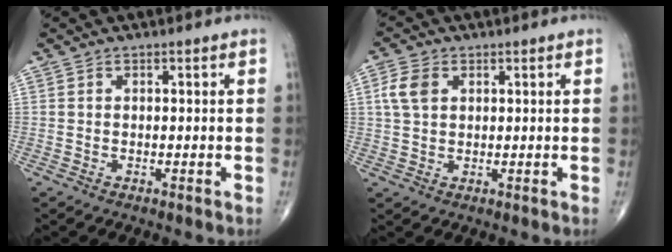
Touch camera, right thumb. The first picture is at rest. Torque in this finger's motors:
{"motor_torque": [-0.22, 0.24, 0.09, -0.05, 0.03]}